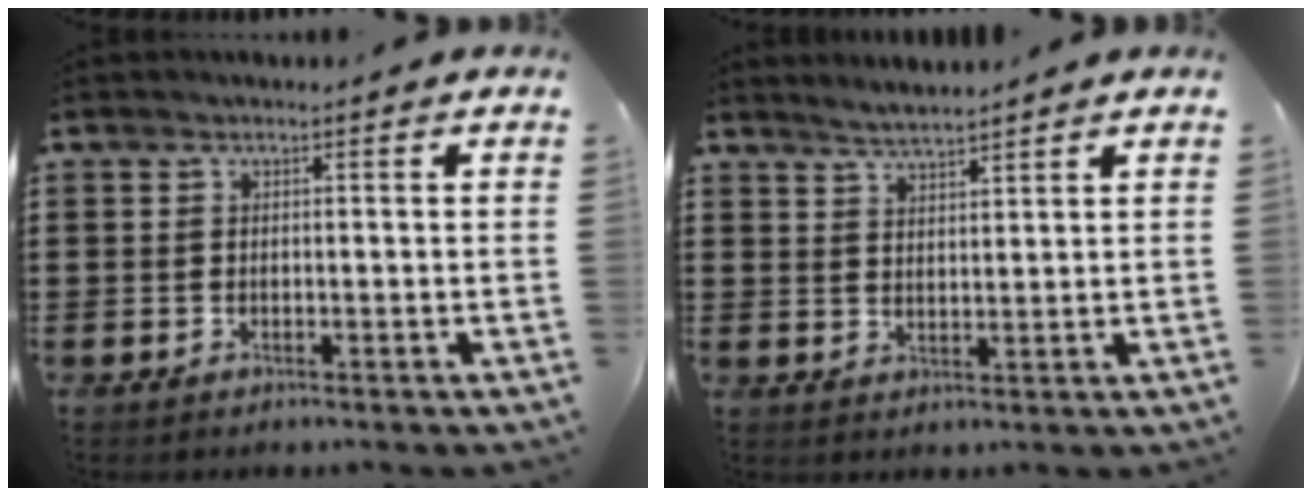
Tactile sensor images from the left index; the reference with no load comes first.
{"total": 2.5, "force": [2.5, -0.2, 0.3], "torque": [-0.012, -0.004, 0.048]}